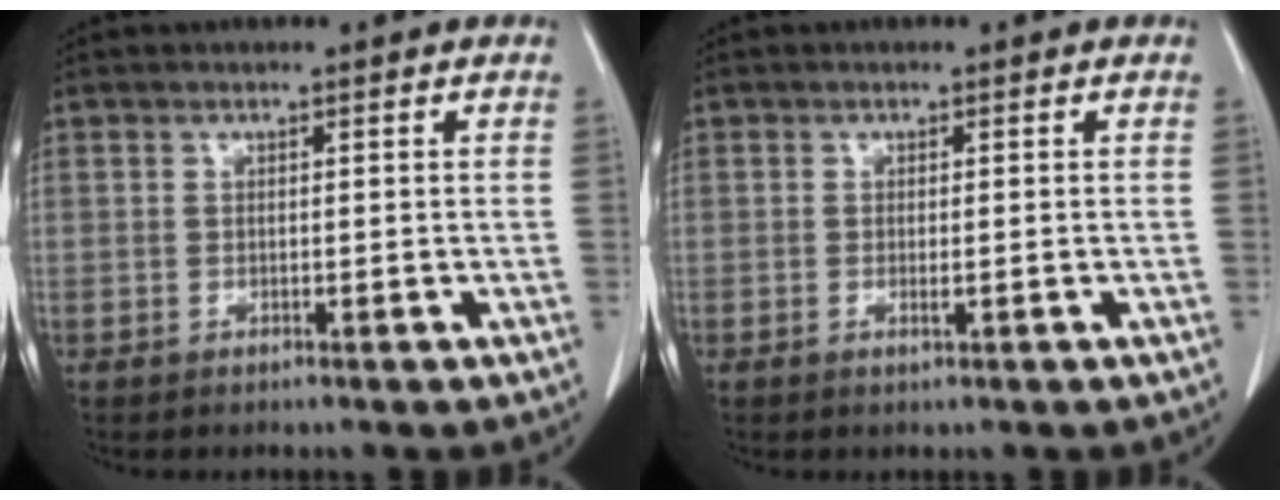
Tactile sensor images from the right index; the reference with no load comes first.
{"total": 0.9, "force": [-0.1, 0.2, 0.9], "torque": [-0.014, -0.001, 0.002]}